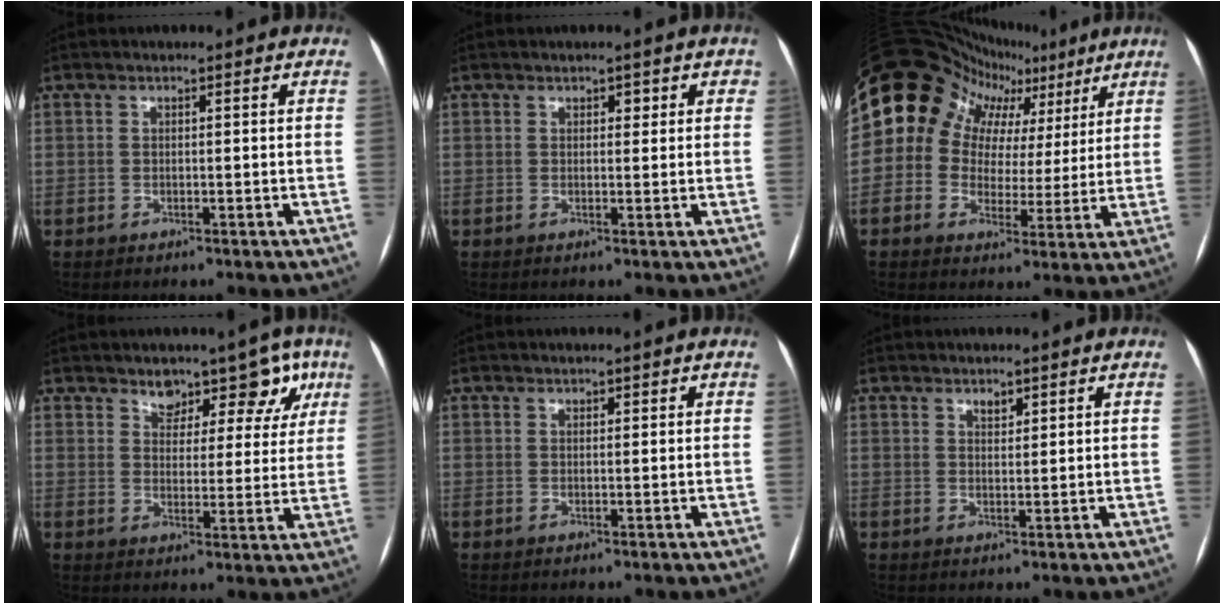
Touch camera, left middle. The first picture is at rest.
{"total": 1.7, "force": [0.9, 1.2, 0.8], "torque": [0.003, 0.005, 0.007]}
{"total": 16.8, "force": [8.5, 13.2, 6.1], "torque": [-0.102, 0.062, 0.113]}
{"total": 8.2, "force": [6.0, 4.8, 3.0], "torque": [-0.012, 0.008, 0.066]}
{"total": 0.7, "force": [0.5, 0.4, 0.2], "torque": [0.000, 0.005, 0.005]}
{"total": 1.4, "force": [1.1, 0.7, 0.6], "torque": [-0.010, 0.000, 0.018]}